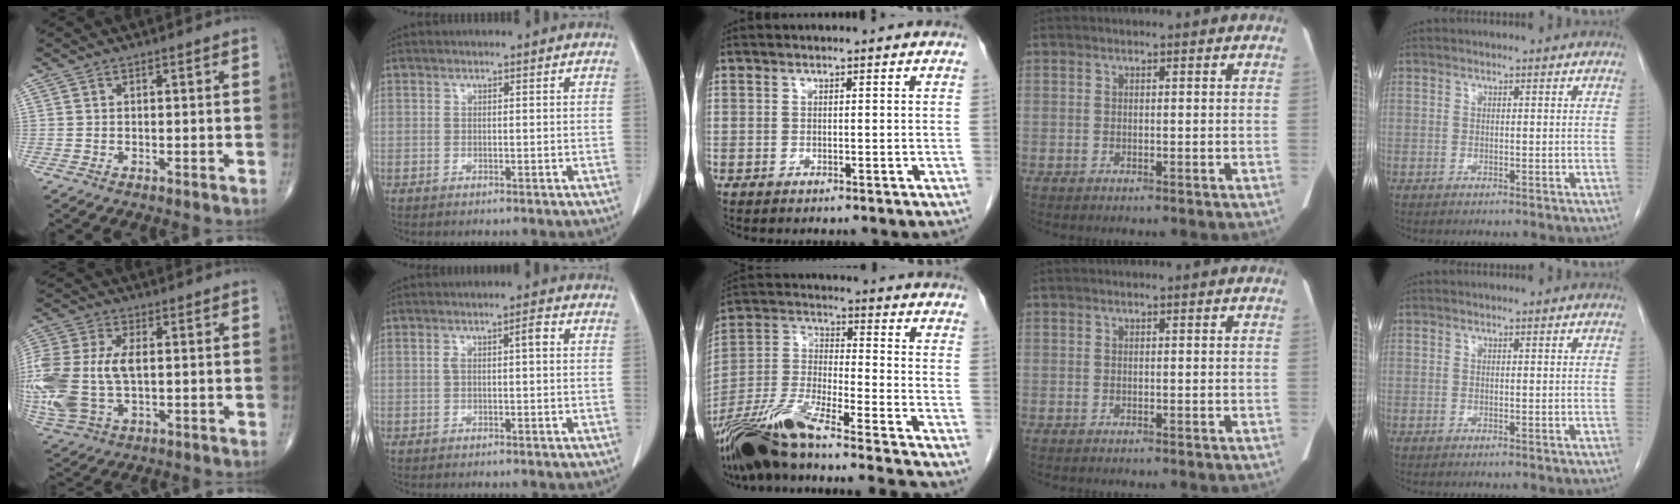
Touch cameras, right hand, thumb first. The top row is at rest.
{"thumb": {"total": 20.3, "force": [-0.5, 12.1, 16.3], "torque": [-0.435, -0.003, 0.003]}, "index": {"total": 2.7, "force": [0.4, 0.6, 2.6], "torque": [-0.049, 0.013, 0.008]}, "middle": {"total": 19.4, "force": [-16.3, -0.7, 10.4], "torque": [-0.232, -0.024, -0.301]}}